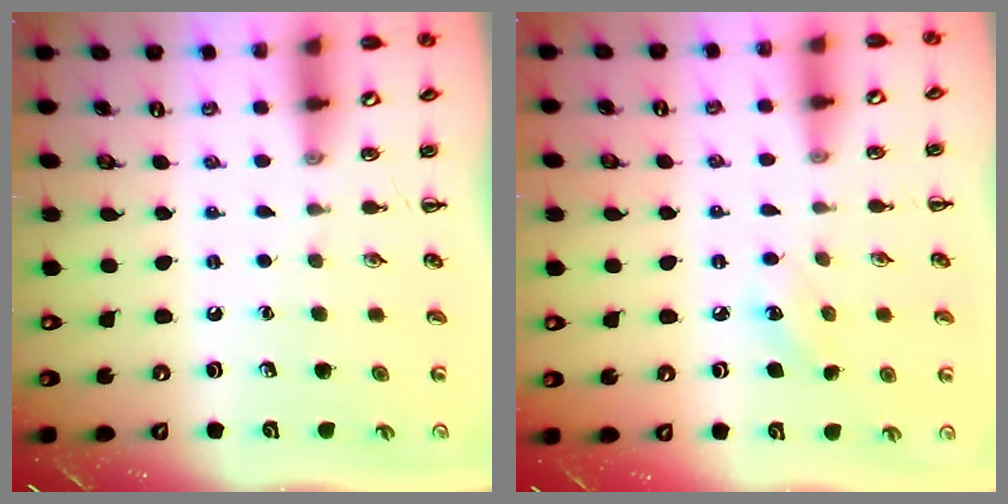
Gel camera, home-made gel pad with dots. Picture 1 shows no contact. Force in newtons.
{"total": 5.5, "press": 5.3, "slide": 1.4}